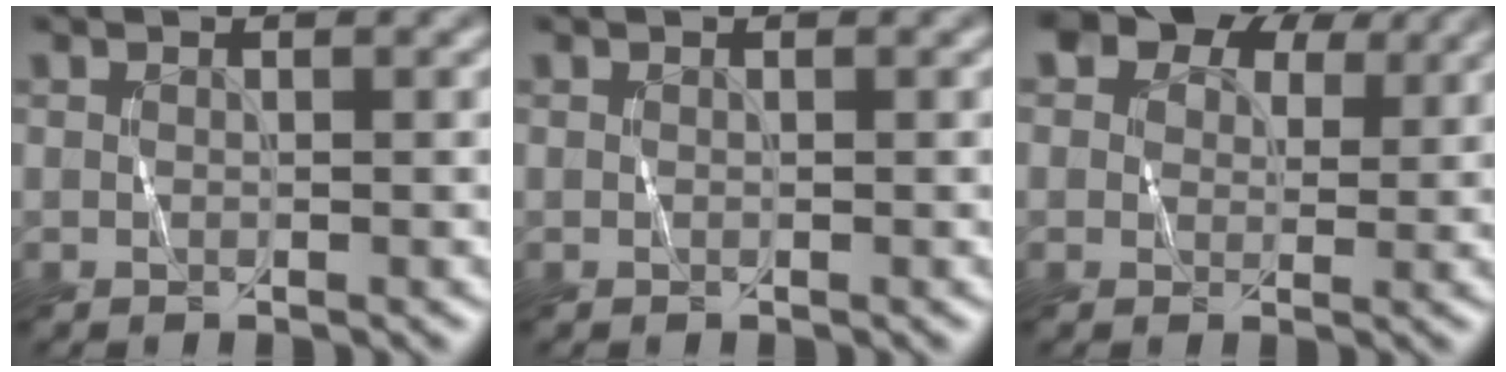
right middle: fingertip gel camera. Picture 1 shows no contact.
{"total": 0.0}
{"total": 11.2, "force": [7.3, 6.5, 5.6], "torque": [-0.089, 0.024, 0.100]}